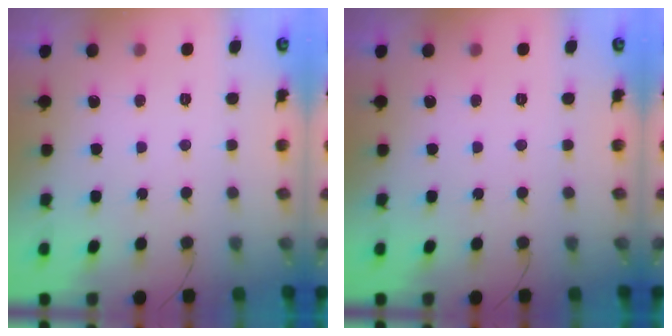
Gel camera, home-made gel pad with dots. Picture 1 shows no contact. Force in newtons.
{"total": 0.0}